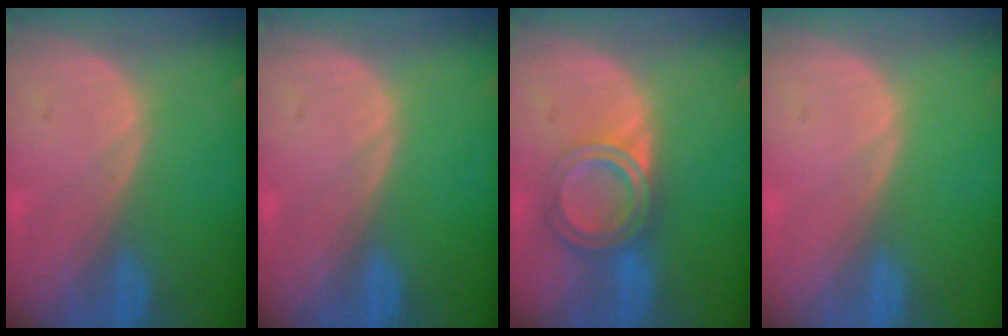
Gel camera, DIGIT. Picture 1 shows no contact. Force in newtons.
{"total": 0.0}
{"total": 6.4, "press": 5.4, "slide": 3.4}
{"total": 0.0}